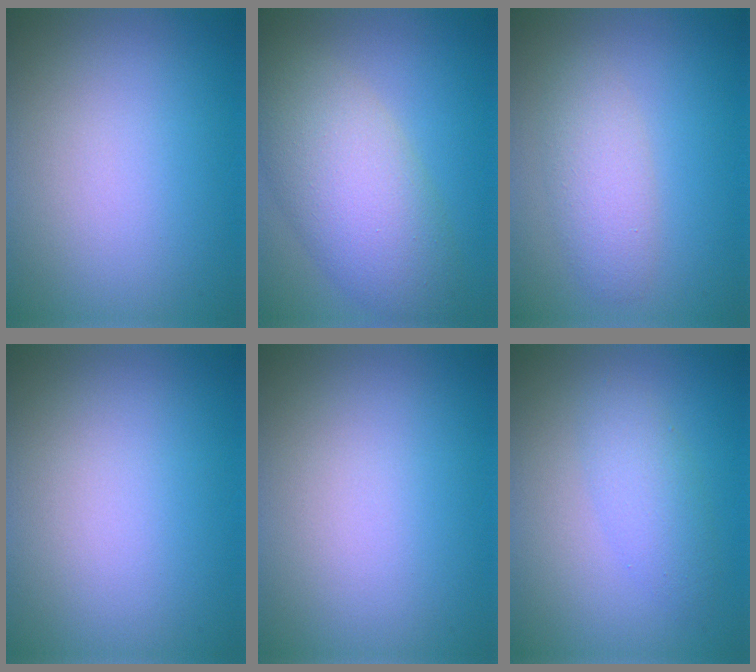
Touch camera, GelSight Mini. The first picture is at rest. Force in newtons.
{"total": 7.5, "press": 7.5, "slide": 0.2}
{"total": 2.8, "press": 2.8, "slide": 0.1}
{"total": 0.0}
{"total": 0.0}
{"total": 2.5, "press": 2.5, "slide": 0.1}